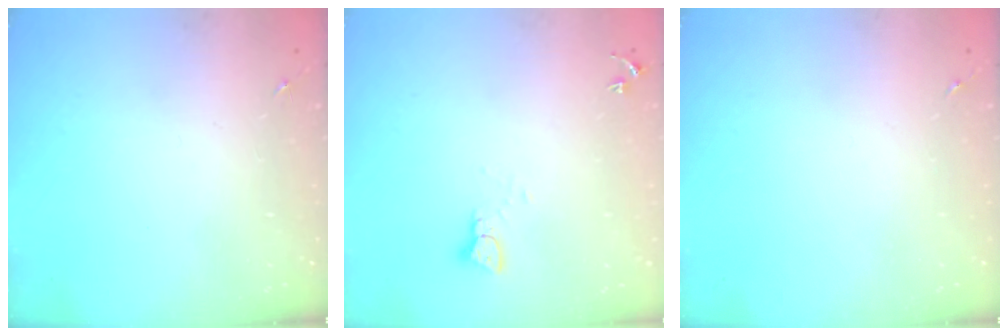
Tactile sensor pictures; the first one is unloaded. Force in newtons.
{"total": 2.1, "press": 2.1, "slide": 0.2}
{"total": 0.0}